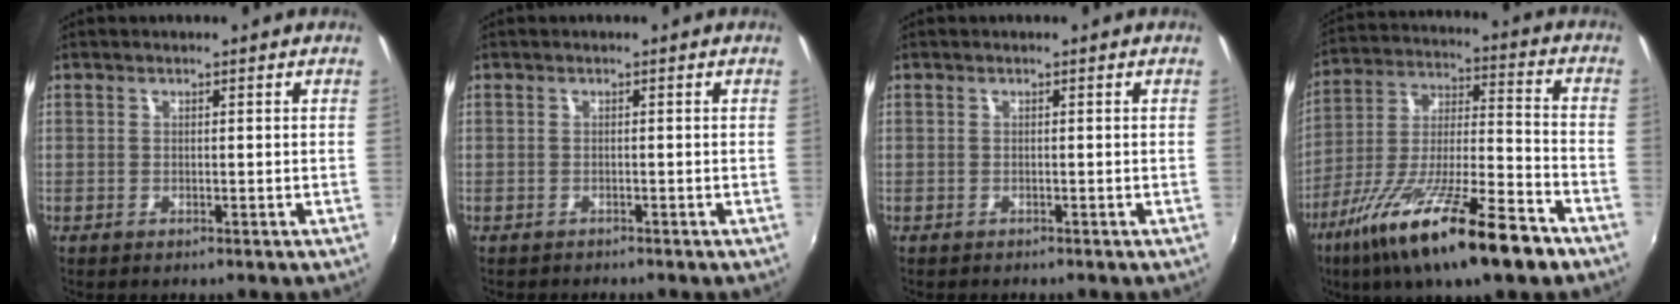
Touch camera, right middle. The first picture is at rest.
{"total": 1.2, "force": [-1.1, 0.4, 0.1], "torque": [-0.007, -0.002, -0.017]}
{"total": 0.6, "force": [-0.6, 0.2, 0.1], "torque": [-0.003, -0.002, -0.010]}
{"total": 22.6, "force": [-13.6, 4.5, 17.5], "torque": [-0.316, -0.042, -0.235]}